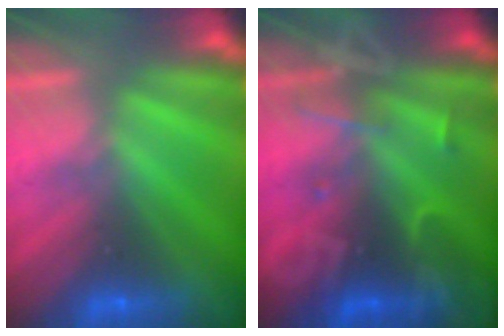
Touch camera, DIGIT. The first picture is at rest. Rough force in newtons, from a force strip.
{"total": 2.4}